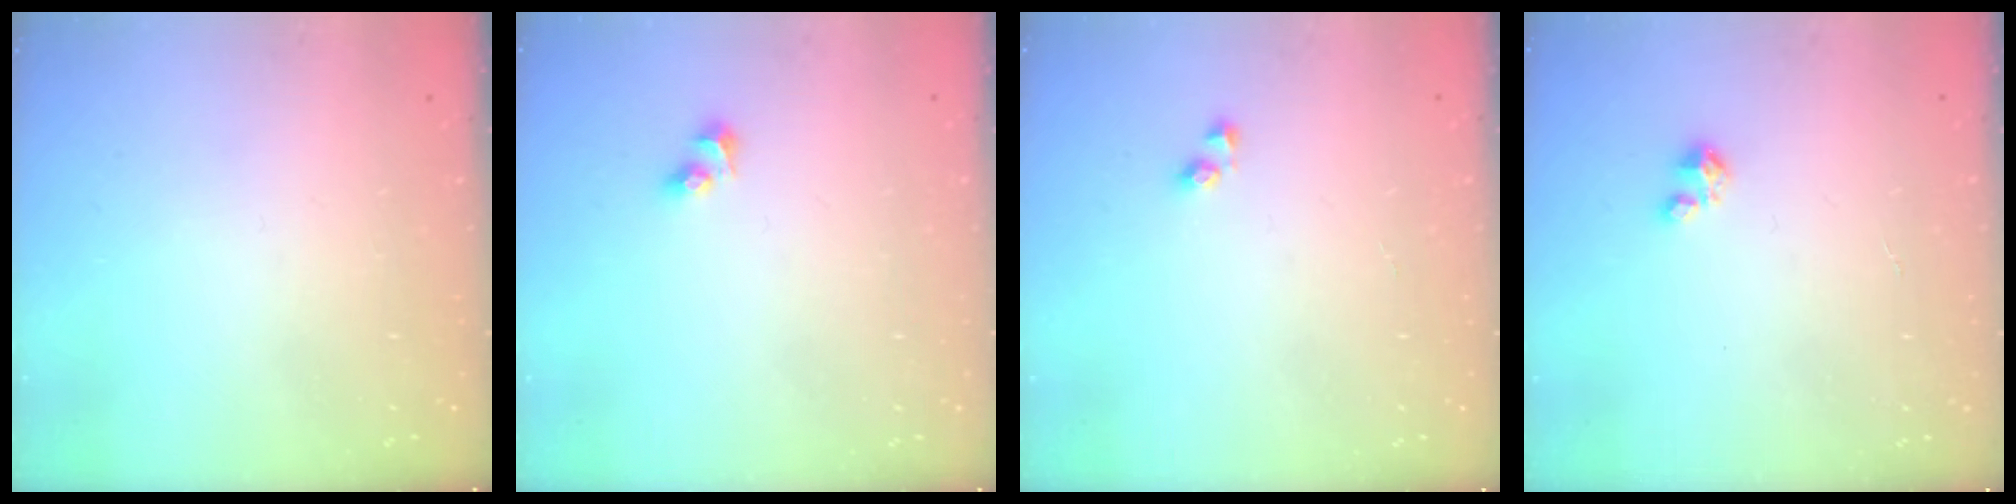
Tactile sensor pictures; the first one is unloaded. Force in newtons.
{"total": 4.1, "press": 3.5, "slide": 2.1}
{"total": 2.8, "press": 2.8, "slide": 0.3}
{"total": 3.3, "press": 3.3, "slide": 0.2}